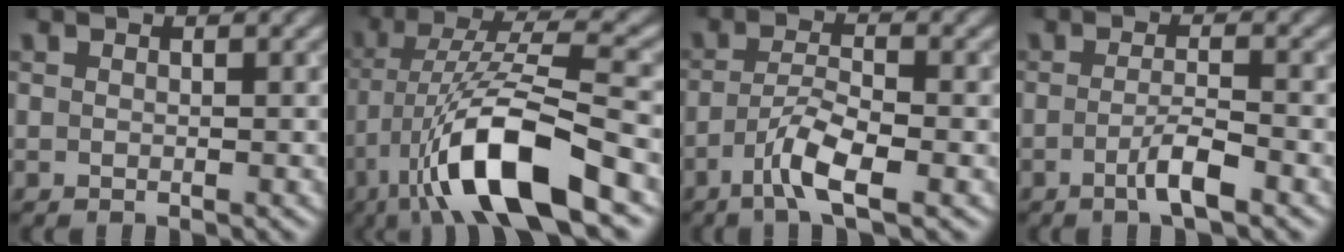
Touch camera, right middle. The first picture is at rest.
{"total": 11.1, "force": [-5.3, 2.7, 9.4], "torque": [-0.174, 0.010, -0.099]}
{"total": 4.3, "force": [-2.3, 0.9, 3.5], "torque": [-0.070, 0.003, -0.050]}
{"total": 2.9, "force": [-1.2, 0.5, 2.6], "torque": [-0.043, 0.006, -0.028]}